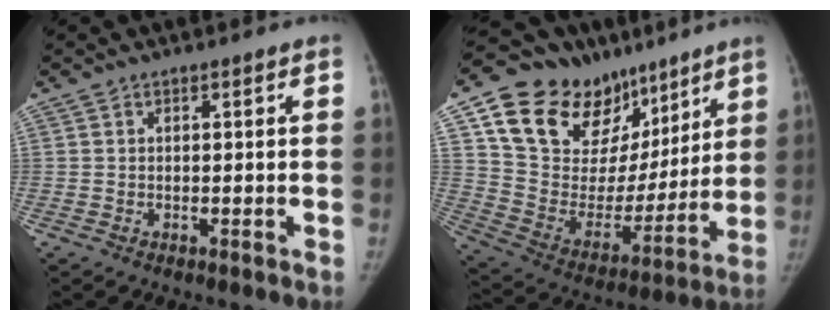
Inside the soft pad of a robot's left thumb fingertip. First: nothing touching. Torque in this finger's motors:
{"motor_torque": [1.06, 1.07, 1.41, -1.36, 0.07]}